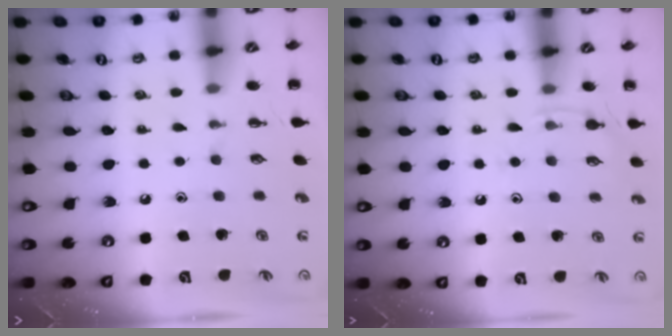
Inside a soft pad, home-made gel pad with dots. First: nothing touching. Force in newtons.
{"total": 5.9, "press": 5.8, "slide": 1.4}